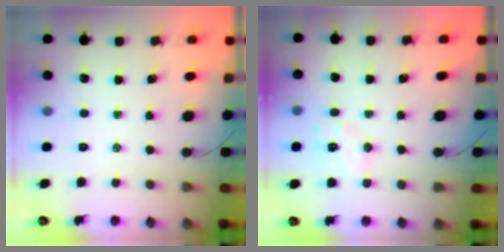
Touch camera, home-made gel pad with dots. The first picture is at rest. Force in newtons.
{"total": 7.4, "press": 7.3, "slide": 1.2}